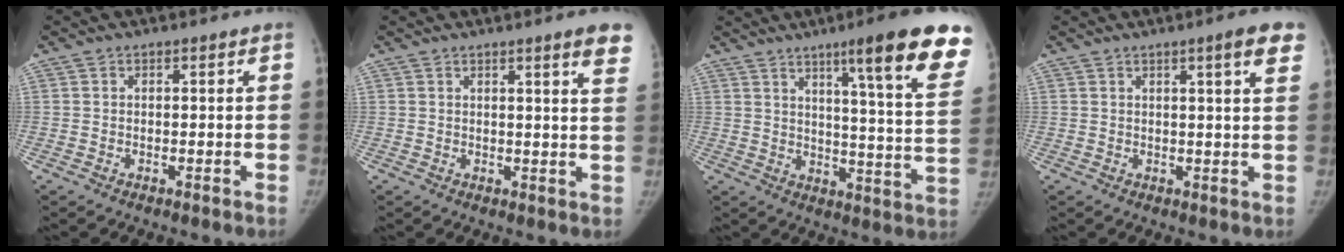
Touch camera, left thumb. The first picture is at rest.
{"total": 6.8, "force": [4.6, 0.3, 5.0], "torque": [-0.048, -0.018, 0.043]}
{"total": 21.3, "force": [13.0, 2.5, 16.7], "torque": [-0.199, -0.057, 0.169]}
{"total": 5.9, "force": [3.3, 0.6, 4.9], "torque": [-0.053, -0.010, 0.039]}